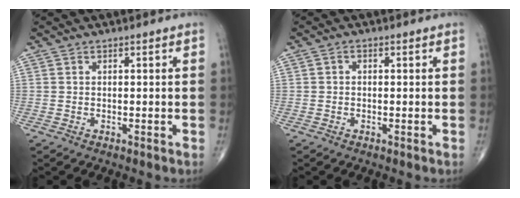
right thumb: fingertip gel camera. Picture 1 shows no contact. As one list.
[{"total": 0.7, "force": [-0.1, 0.6, 0.4], "torque": [-0.003, 0.002, -0.006]}]